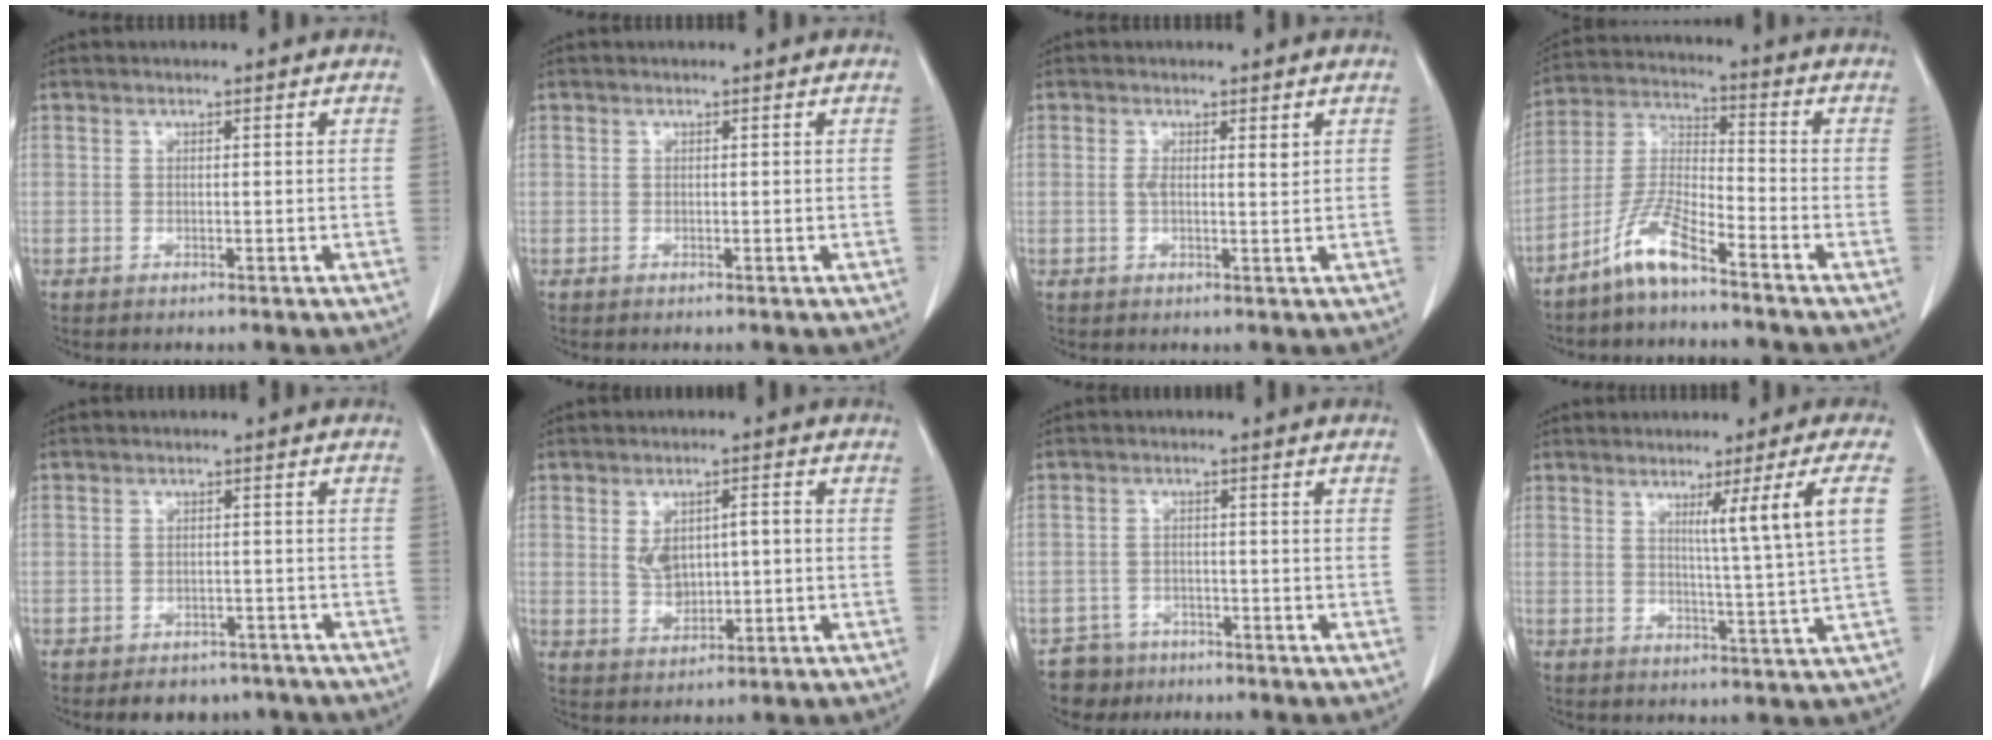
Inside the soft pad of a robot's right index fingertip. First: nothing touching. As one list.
[{"total": 0.0}, {"total": 2.2, "force": [0.7, 0.6, 2.0], "torque": [-0.038, 0.000, 0.011]}, {"total": 8.1, "force": [-5.9, 0.9, 5.4], "torque": [-0.126, -0.006, -0.122]}, {"total": 5.8, "force": [-4.8, 3.2, 0.7], "torque": [0.009, 0.010, -0.061]}, {"total": 5.5, "force": [0.3, 3.1, 4.6], "torque": [-0.087, 0.018, 0.020]}, {"total": 4.4, "force": [-3.3, 2.9, -0.7], "torque": [0.014, 0.007, -0.053]}, {"total": 7.8, "force": [2.5, -2.5, 7.0], "torque": [-0.112, -0.016, 0.047]}]